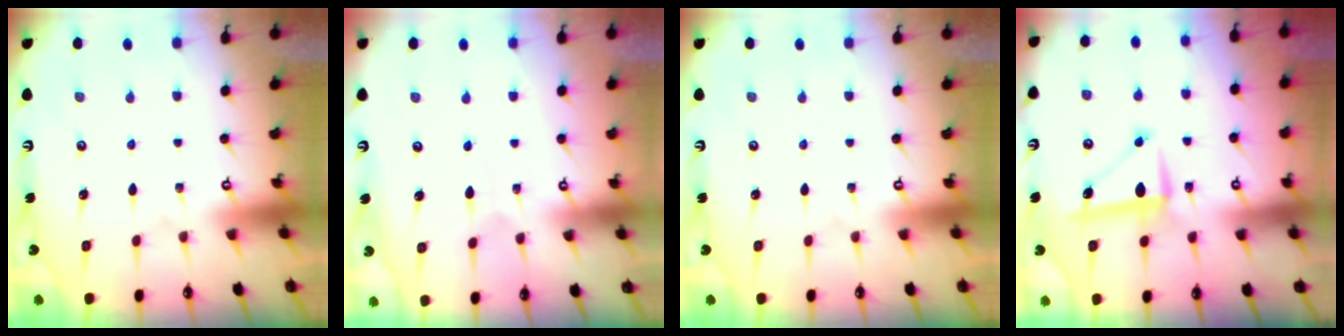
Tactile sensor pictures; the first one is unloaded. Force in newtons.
{"total": 3.9, "press": 3.9, "slide": 0.4}
{"total": 0.0}
{"total": 7.6, "press": 7.5, "slide": 0.9}